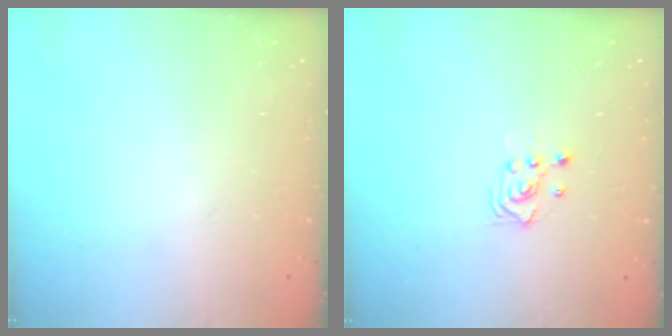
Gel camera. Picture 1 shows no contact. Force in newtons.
{"total": 2.5, "press": 2.5, "slide": 0.3}